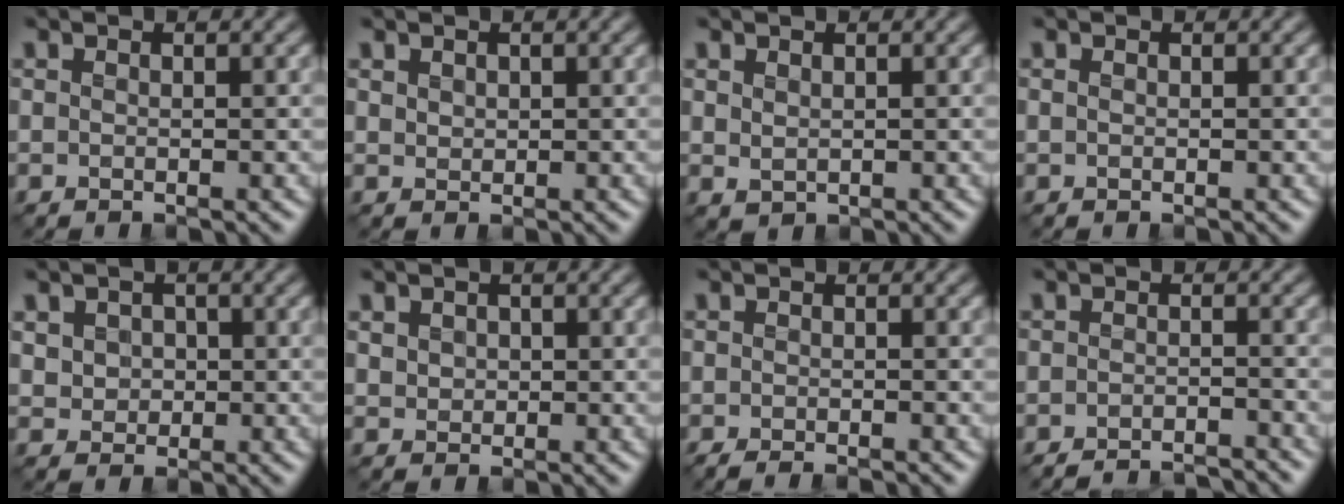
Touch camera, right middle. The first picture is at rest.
{"total": 0.7, "force": [0.4, 0.5, 0.2], "torque": [-0.009, -0.002, 0.009]}
{"total": 0.6, "force": [0.4, 0.4, 0.3], "torque": [-0.011, -0.004, 0.011]}
{"total": 0.0}
{"total": 2.2, "force": [0.1, 2.0, 1.0], "torque": [-0.029, 0.000, 0.009]}
{"total": 1.0, "force": [0.1, 0.9, 0.4], "torque": [-0.009, -0.004, 0.004]}
{"total": 1.5, "force": [-1.5, -0.1, 0.3], "torque": [-0.002, -0.007, -0.026]}
{"total": 3.6, "force": [-3.5, 0.1, 0.4], "torque": [-0.002, -0.002, -0.055]}